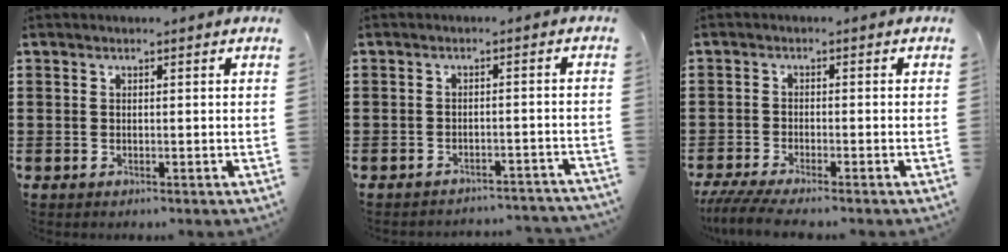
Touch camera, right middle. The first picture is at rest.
{"total": 2.3, "force": [-2.3, 0.0, 0.2], "torque": [-0.008, 0.001, -0.048]}
{"total": 3.2, "force": [-2.8, 0.1, 1.5], "torque": [-0.040, -0.012, -0.058]}